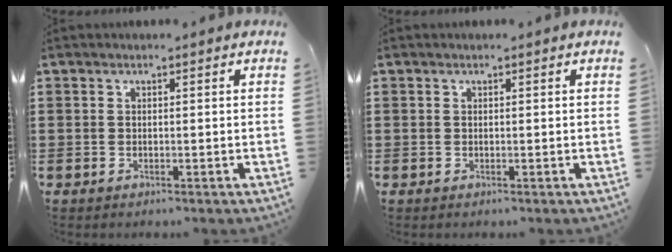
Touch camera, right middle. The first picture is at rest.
{"total": 0.0}